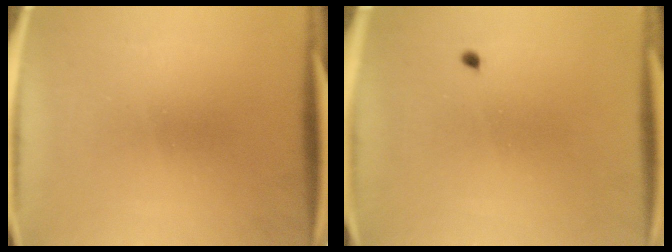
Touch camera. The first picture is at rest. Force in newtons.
{"total": 0.5}